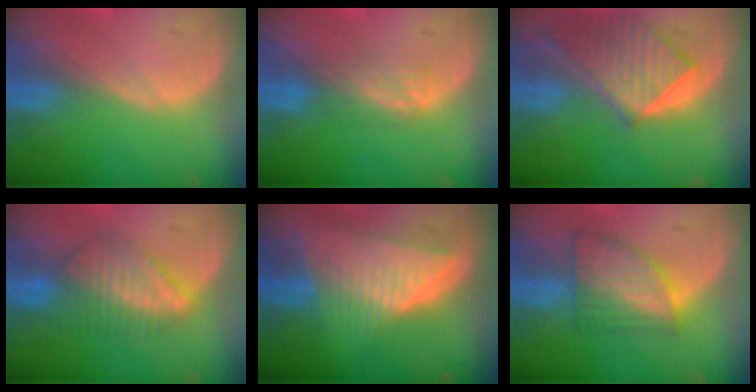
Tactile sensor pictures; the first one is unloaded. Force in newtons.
{"total": 2.6, "press": 2.6, "slide": 0.4}
{"total": 8.8, "press": 7.9, "slide": 4.0}
{"total": 6.4, "press": 6.4, "slide": 0.1}
{"total": 8.0, "press": 7.3, "slide": 3.4}
{"total": 6.9, "press": 6.5, "slide": 2.5}